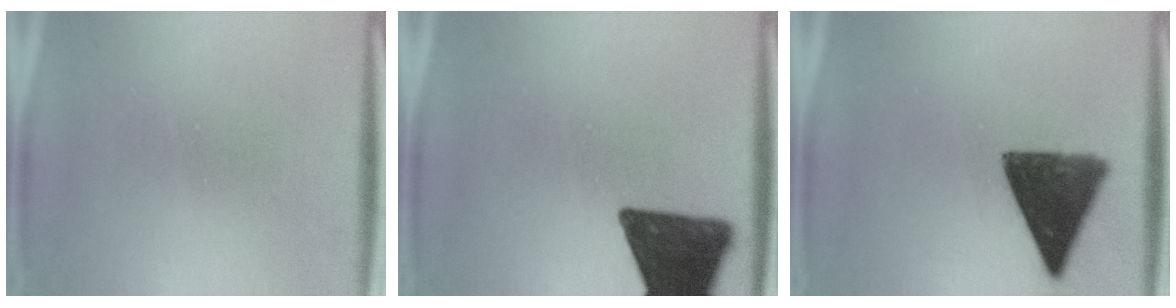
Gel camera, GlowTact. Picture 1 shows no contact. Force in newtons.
{"total": 14.8}
{"total": 12.5}